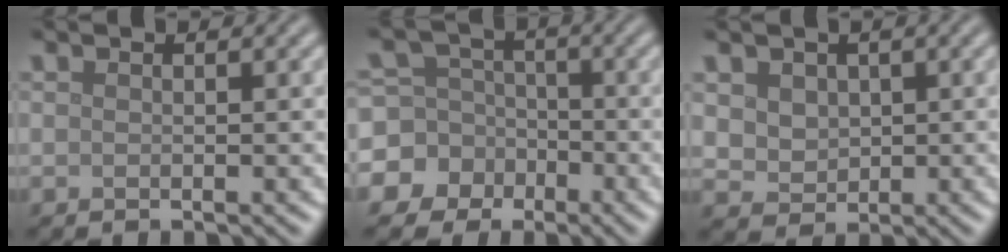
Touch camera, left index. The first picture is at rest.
{"total": 9.5, "force": [-3.4, 8.8, 1.6], "torque": [-0.052, -0.003, -0.085]}
{"total": 3.6, "force": [1.4, 2.9, 1.6], "torque": [-0.043, 0.003, 0.031]}